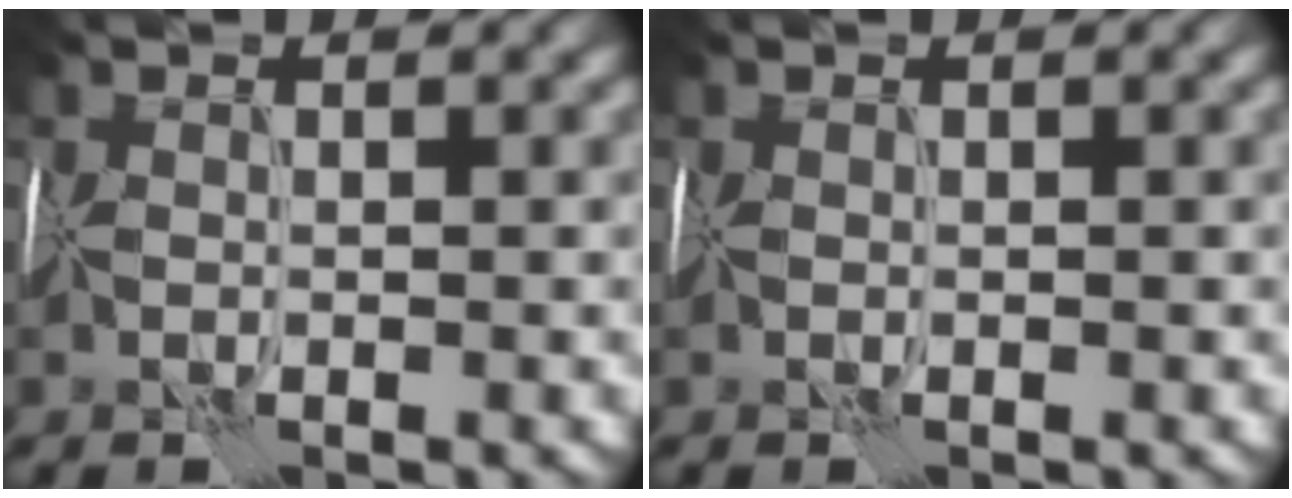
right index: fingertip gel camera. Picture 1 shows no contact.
{"total": 0.0}